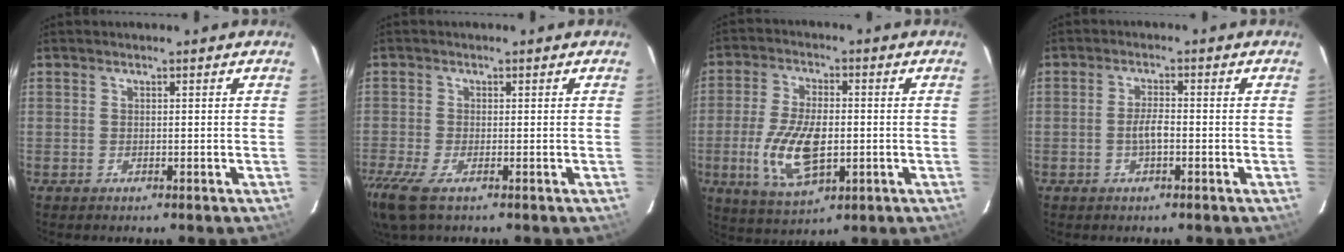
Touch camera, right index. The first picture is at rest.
{"total": 7.2, "force": [-4.4, 2.3, 5.3], "torque": [-0.124, -0.031, -0.087]}
{"total": 12.5, "force": [-2.5, 5.9, 10.7], "torque": [-0.220, -0.009, -0.040]}
{"total": 2.8, "force": [-1.0, 0.8, 2.5], "torque": [-0.050, 0.004, -0.018]}